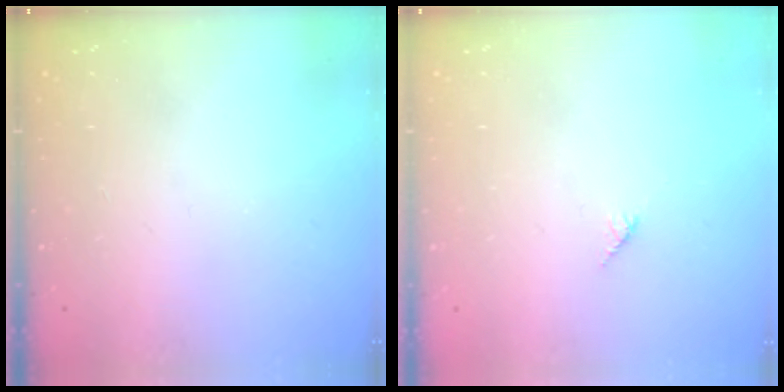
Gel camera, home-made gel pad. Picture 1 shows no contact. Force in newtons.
{"total": 2.7, "press": 2.7, "slide": 0.2}